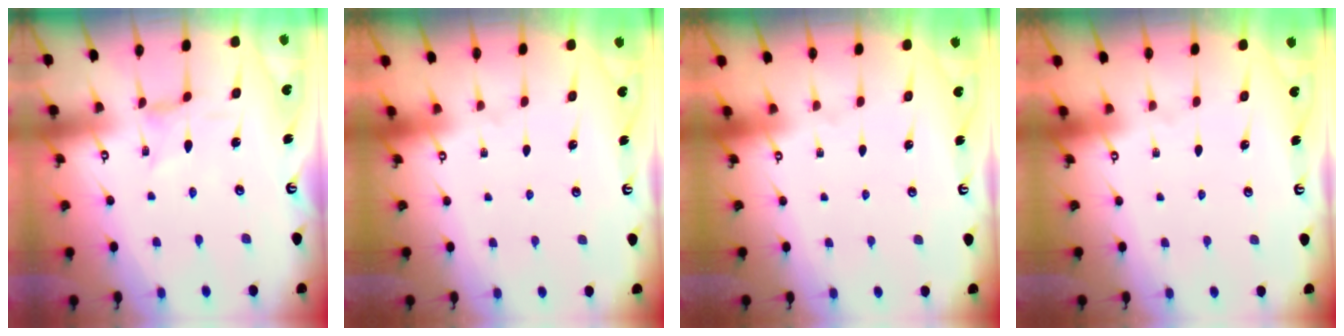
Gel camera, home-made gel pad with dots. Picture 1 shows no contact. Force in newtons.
{"total": 0.0}
{"total": 0.0}
{"total": 0.0}